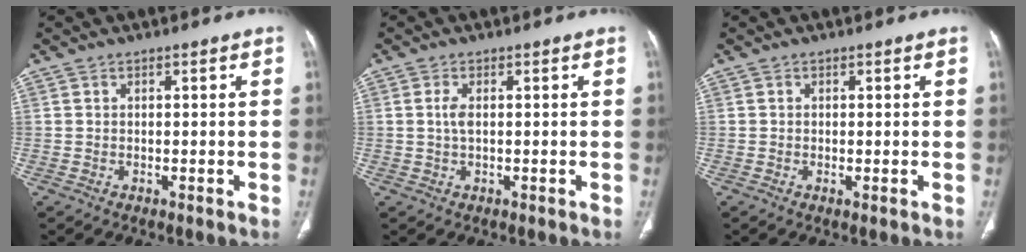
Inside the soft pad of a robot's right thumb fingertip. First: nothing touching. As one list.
[{"total": 2.0, "force": [0.2, 0.8, 1.8], "torque": [-0.045, 0.002, 0.005]}, {"total": 0.6, "force": [-0.1, 0.2, 0.5], "torque": [-0.015, -0.004, -0.003]}]